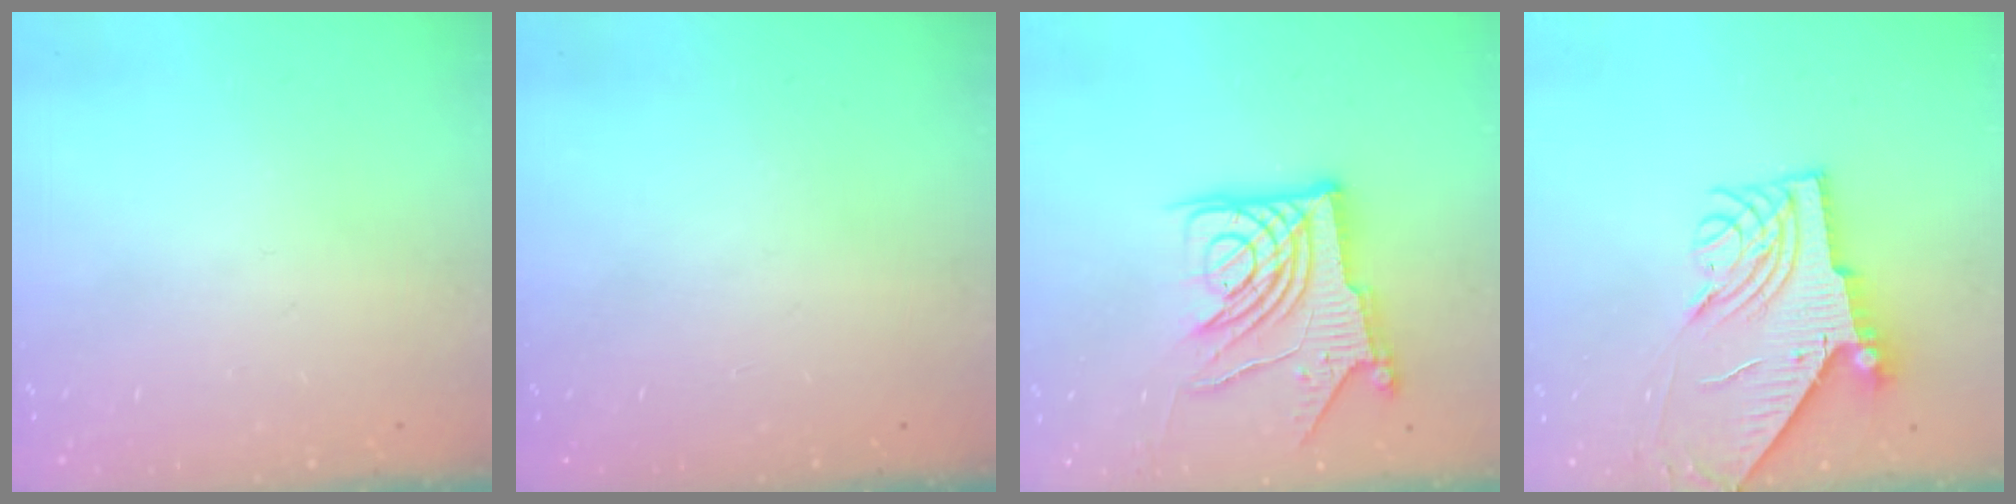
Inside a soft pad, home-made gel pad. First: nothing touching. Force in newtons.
{"total": 0.0}
{"total": 14.9, "press": 14.8, "slide": 1.8}
{"total": 9.2, "press": 9.1, "slide": 1.3}